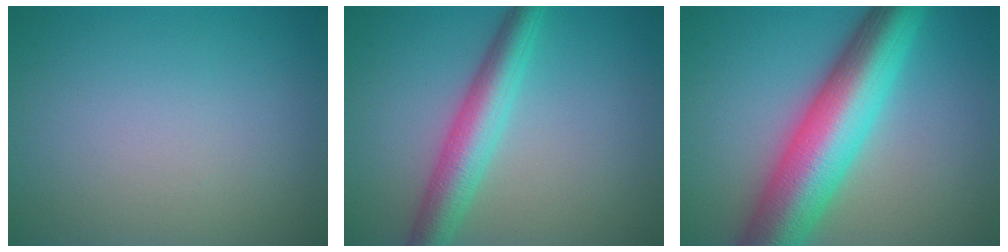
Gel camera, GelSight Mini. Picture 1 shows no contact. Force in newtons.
{"total": 5.0, "press": 5.0, "slide": 0.1}
{"total": 11.4, "press": 11.4, "slide": 0.2}